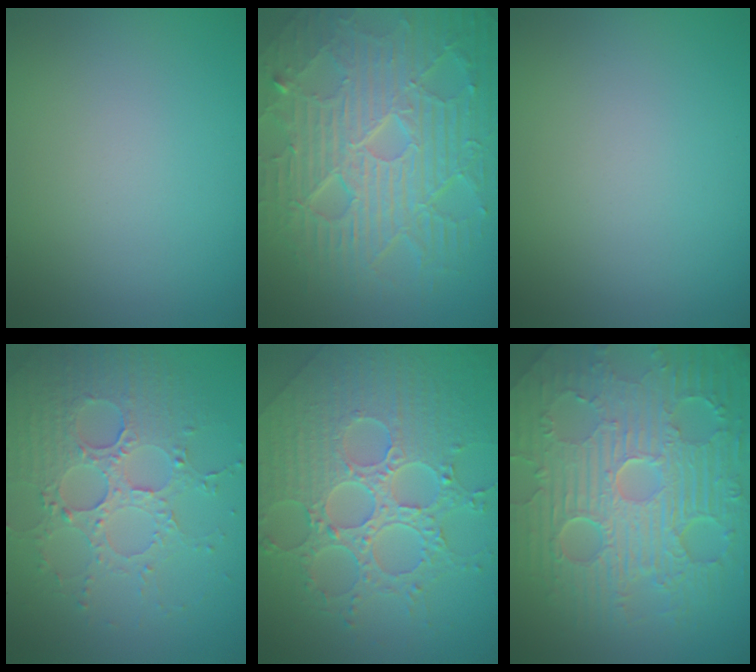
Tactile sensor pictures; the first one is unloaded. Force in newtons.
{"total": 10.5, "press": 6.7, "slide": 8.1}
{"total": 0.0}
{"total": 4.8, "press": 4.4, "slide": 2.0}
{"total": 8.5, "press": 6.2, "slide": 5.8}
{"total": 11.7, "press": 7.4, "slide": 9.0}